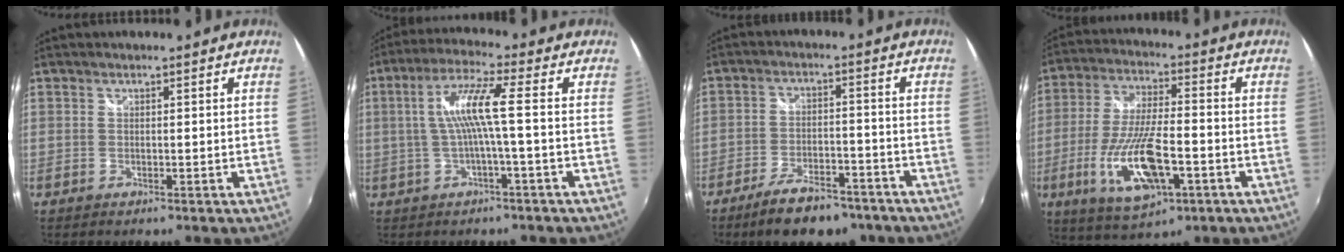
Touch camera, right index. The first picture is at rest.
{"total": 7.8, "force": [-0.5, -0.5, 7.8], "torque": [-0.159, 0.007, -0.003]}
{"total": 11.8, "force": [-9.0, 4.4, 6.3], "torque": [-0.129, -0.001, -0.137]}
{"total": 15.8, "force": [-5.4, 5.6, 13.8], "torque": [-0.286, -0.018, -0.095]}